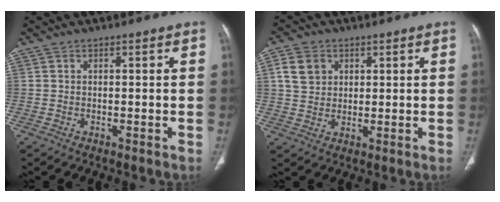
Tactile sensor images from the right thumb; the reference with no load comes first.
{"total": 6.0, "force": [2.1, 4.9, 2.8], "torque": [-0.036, -0.002, 0.040]}